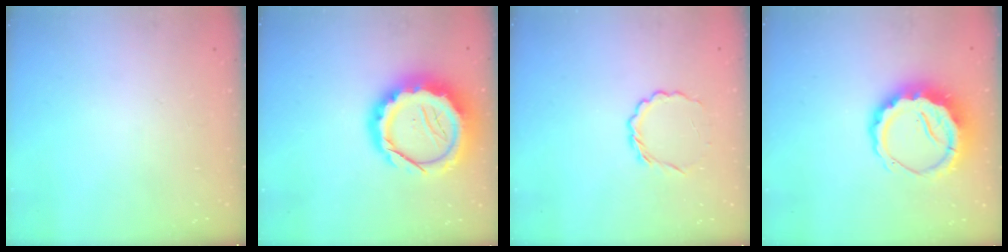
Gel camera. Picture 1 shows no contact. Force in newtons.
{"total": 18.8, "press": 18.4, "slide": 4.0}
{"total": 3.9, "press": 3.7, "slide": 1.3}
{"total": 9.5, "press": 9.2, "slide": 2.2}